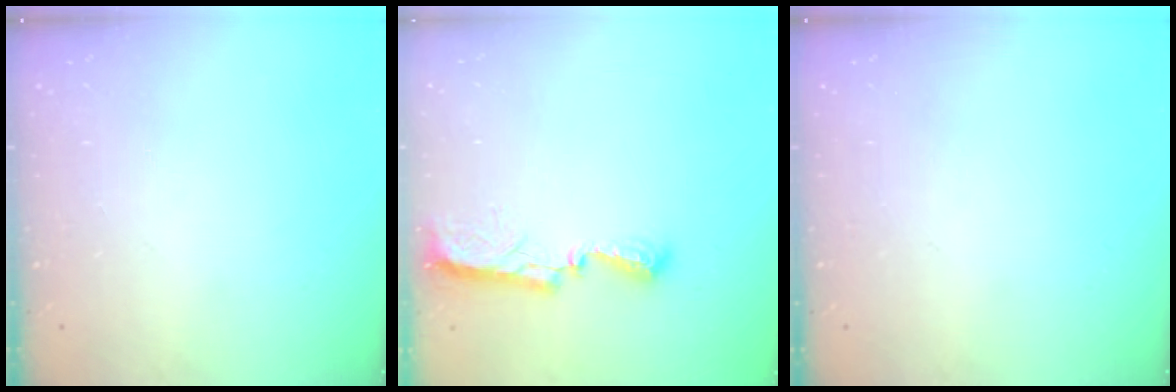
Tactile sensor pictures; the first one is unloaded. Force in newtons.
{"total": 7.7, "press": 7.6, "slide": 0.7}
{"total": 0.0}